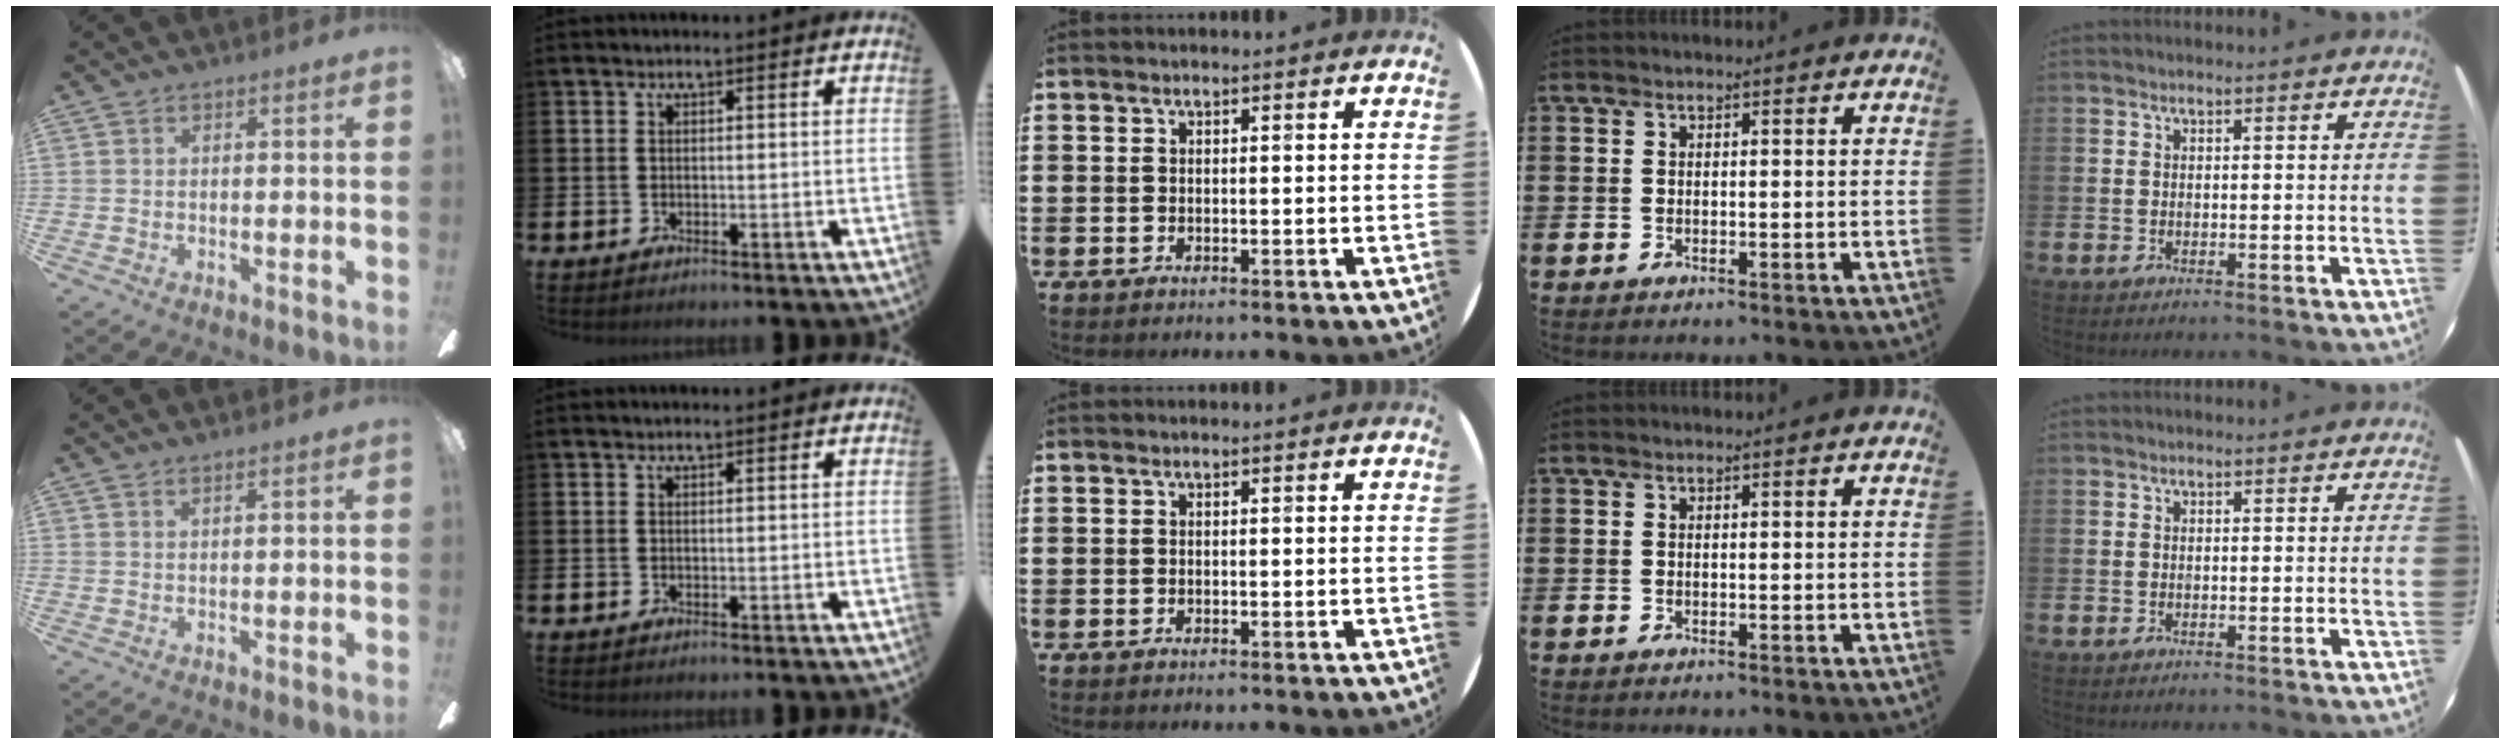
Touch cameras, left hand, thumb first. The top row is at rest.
{"thumb": {"total": 0.9, "force": [0.7, 0.0, 0.6], "torque": [-0.012, 0.001, 0.013]}}